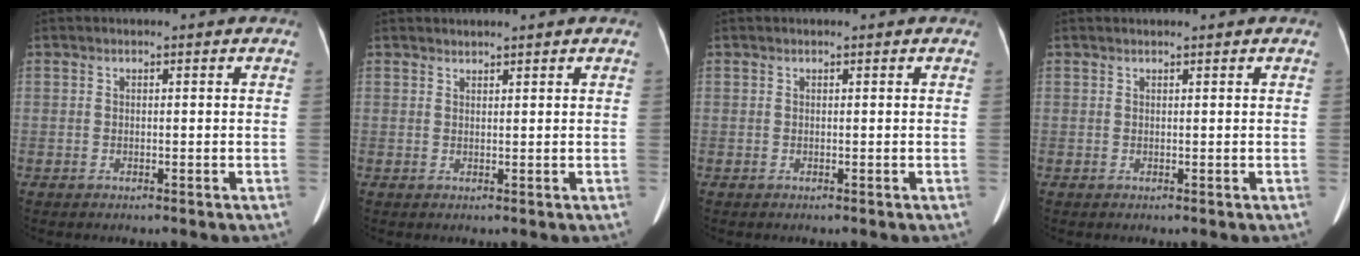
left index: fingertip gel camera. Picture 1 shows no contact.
{"total": 1.3, "force": [1.2, 0.1, 0.3], "torque": [-0.006, 0.015, 0.026]}
{"total": 0.0}
{"total": 1.0, "force": [1.0, 0.0, 0.3], "torque": [-0.008, 0.017, 0.020]}